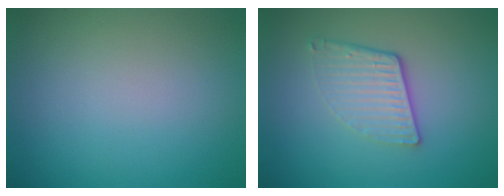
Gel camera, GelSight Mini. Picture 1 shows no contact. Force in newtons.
{"total": 3.7, "press": 2.6, "slide": 2.6}